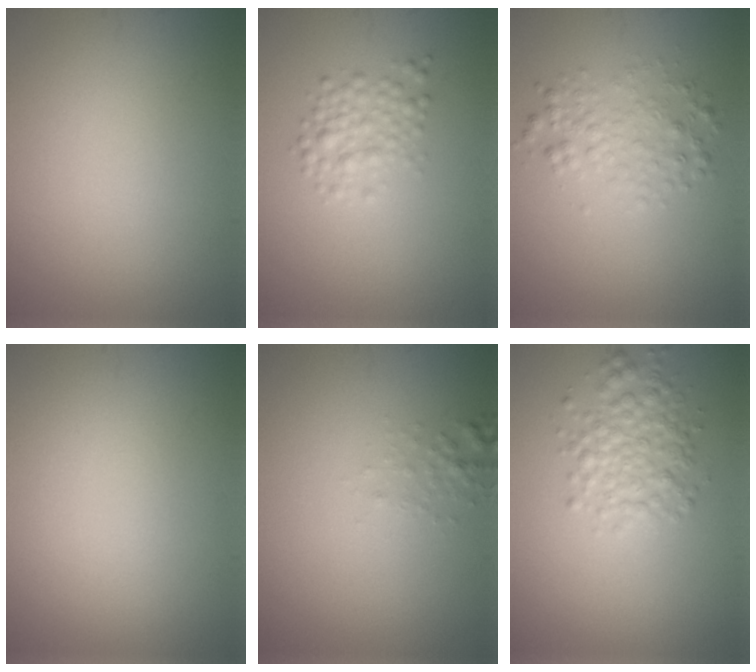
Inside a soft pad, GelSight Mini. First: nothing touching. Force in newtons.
{"total": 2.5, "press": 2.5, "slide": 0.1}
{"total": 2.8, "press": 2.8, "slide": 0.0}
{"total": 0.0}
{"total": 0.9, "press": 0.9, "slide": 0.1}
{"total": 3.7, "press": 3.7, "slide": 0.1}